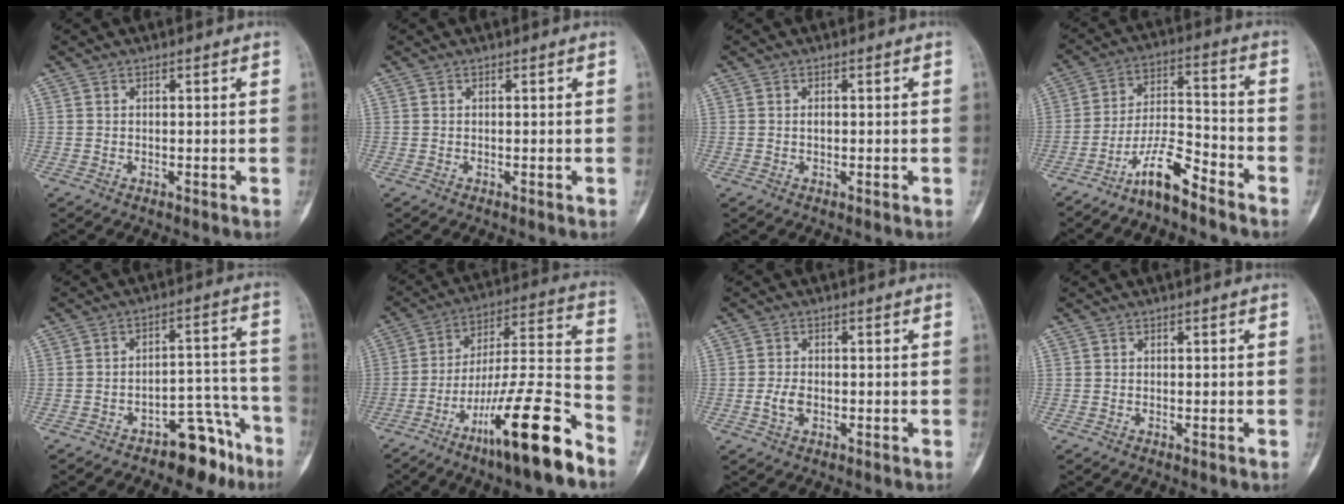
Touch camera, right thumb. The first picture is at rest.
{"total": 0.0}
{"total": 0.6, "force": [0.0, 0.3, 0.5], "torque": [-0.008, 0.001, -0.001]}
{"total": 9.3, "force": [-7.1, 2.2, 5.6], "torque": [-0.104, 0.069, -0.134]}
{"total": 9.2, "force": [-6.6, 4.4, 4.7], "torque": [-0.031, 0.087, -0.098]}
{"total": 21.3, "force": [-12.9, 3.0, 16.6], "torque": [-0.292, 0.071, -0.217]}
{"total": 2.8, "force": [-0.7, 1.7, 2.1], "torque": [-0.042, 0.006, -0.015]}
{"total": 0.0}